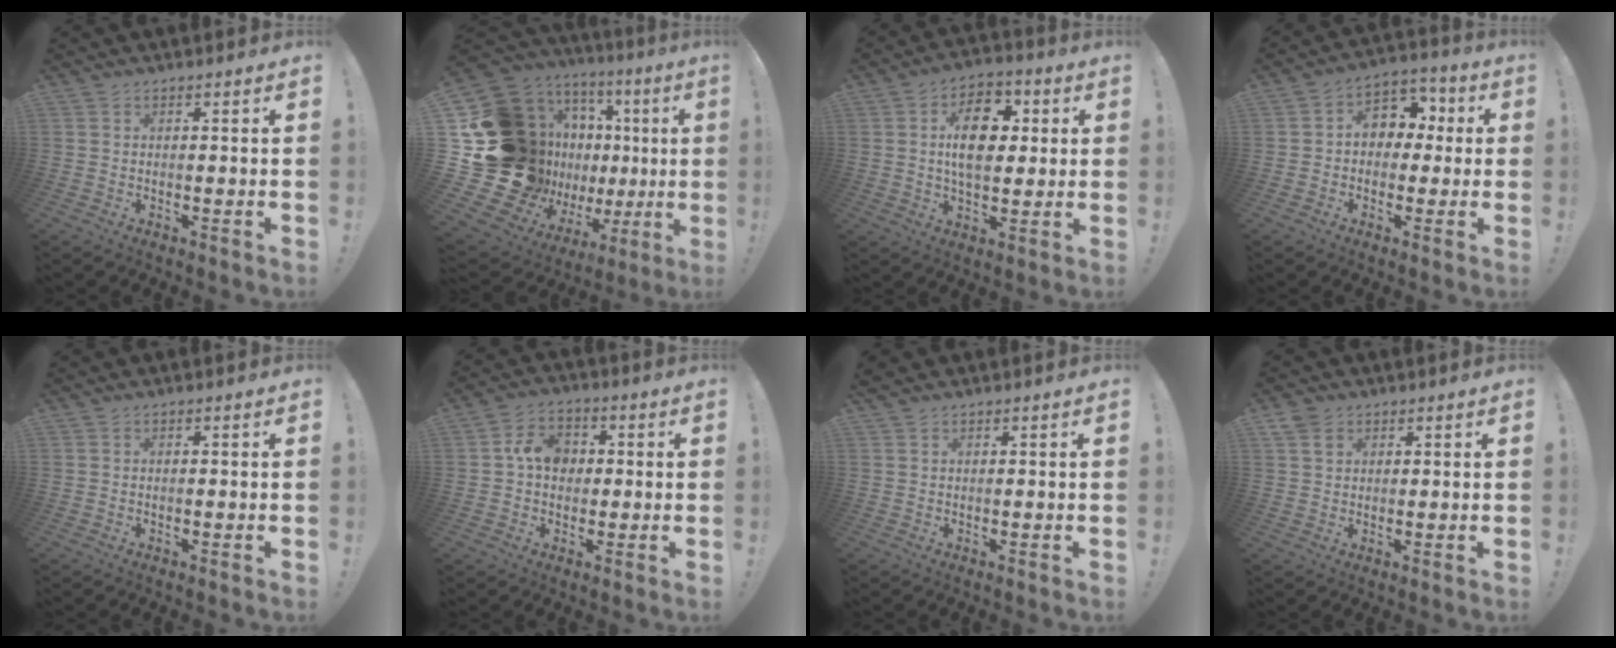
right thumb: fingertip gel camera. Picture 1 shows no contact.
{"total": 24.2, "force": [1.9, 18.5, 15.5], "torque": [-0.268, -0.071, 0.122]}
{"total": 14.5, "force": [2.6, 9.5, 10.7], "torque": [-0.160, 0.011, 0.047]}
{"total": 8.3, "force": [0.9, 7.2, 4.1], "torque": [-0.053, 0.004, 0.022]}
{"total": 0.0}
{"total": 9.1, "force": [1.3, 7.2, 5.4], "torque": [-0.085, 0.018, 0.027]}
{"total": 0.7, "force": [0.7, 0.2, 0.0], "torque": [0.006, -0.002, 0.012]}
{"total": 4.3, "force": [2.5, 3.1, 1.7], "torque": [-0.030, -0.006, 0.049]}